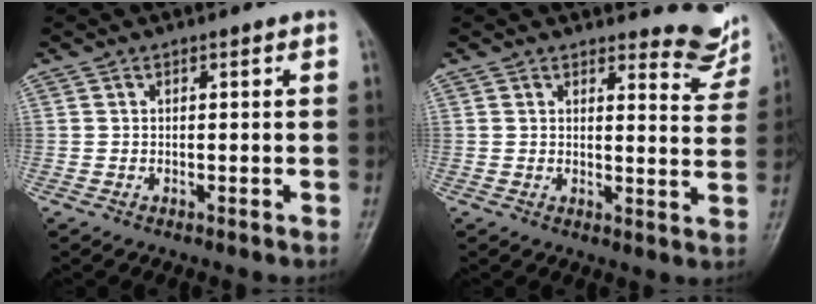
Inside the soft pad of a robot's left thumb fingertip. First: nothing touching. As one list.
[{"total": 6.9, "force": [6.5, 2.0, 1.0], "torque": [0.011, -0.061, 0.064]}]